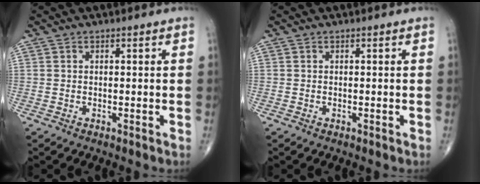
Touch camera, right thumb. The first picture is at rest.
{"total": 0.0}